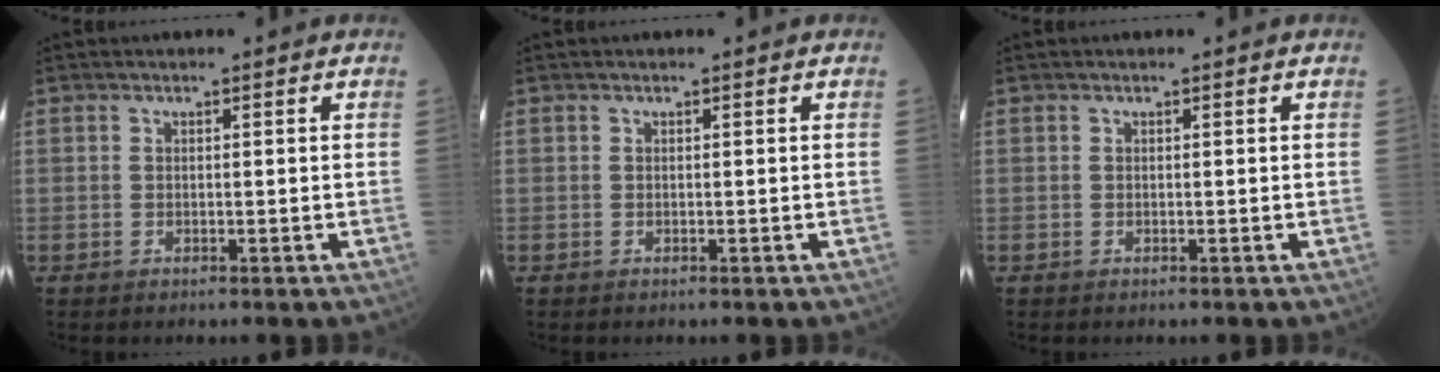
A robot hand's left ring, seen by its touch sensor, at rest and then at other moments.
{"total": 0.0}
{"total": 0.0}